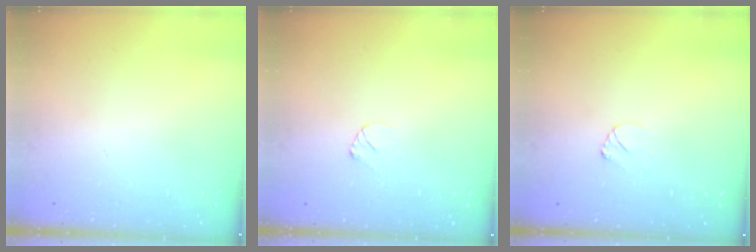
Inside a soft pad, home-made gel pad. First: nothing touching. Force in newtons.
{"total": 3.6, "press": 3.6, "slide": 0.2}
{"total": 2.8, "press": 2.8, "slide": 0.3}